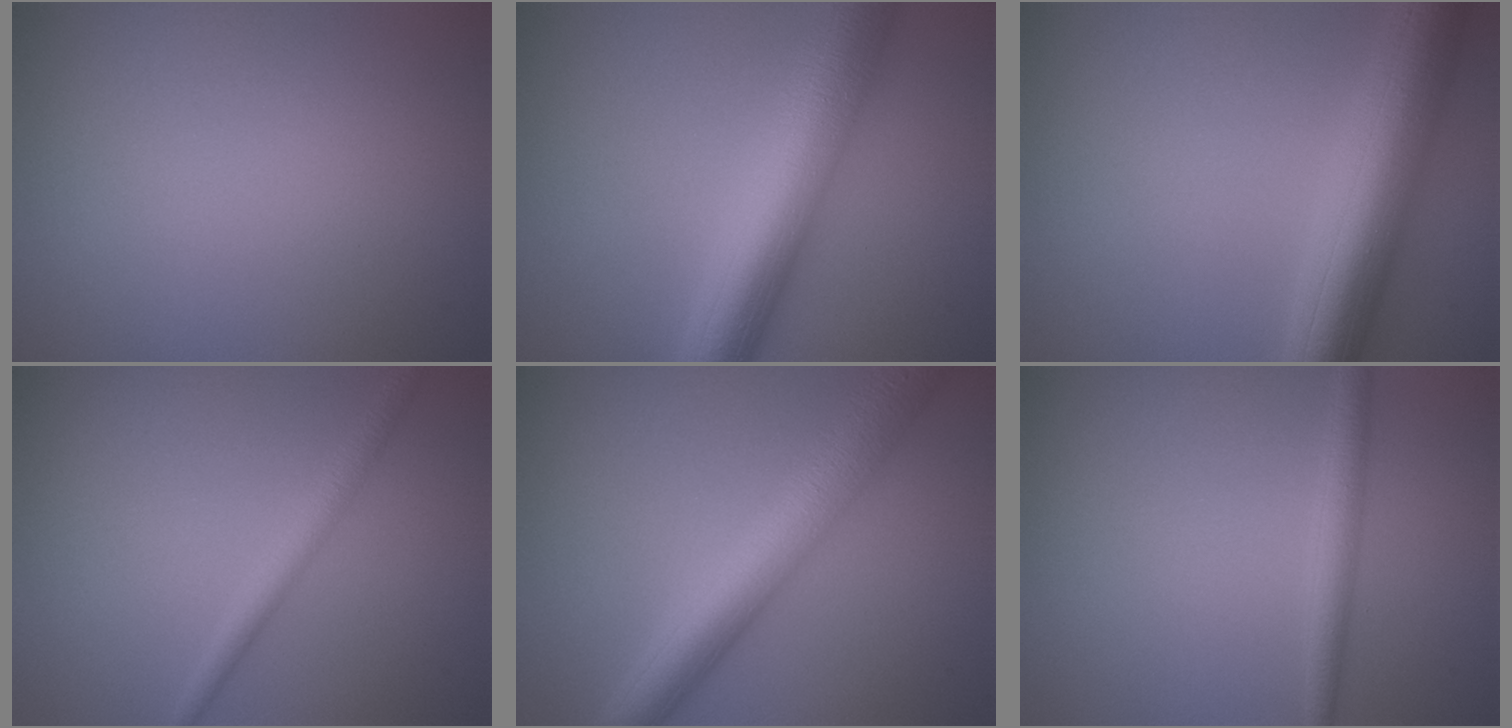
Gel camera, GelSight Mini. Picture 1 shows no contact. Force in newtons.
{"total": 9.2, "press": 9.2, "slide": 0.4}
{"total": 9.1, "press": 9.0, "slide": 0.5}
{"total": 2.1, "press": 2.1, "slide": 0.0}
{"total": 7.8, "press": 7.8, "slide": 0.2}
{"total": 2.2, "press": 2.2, "slide": 0.1}